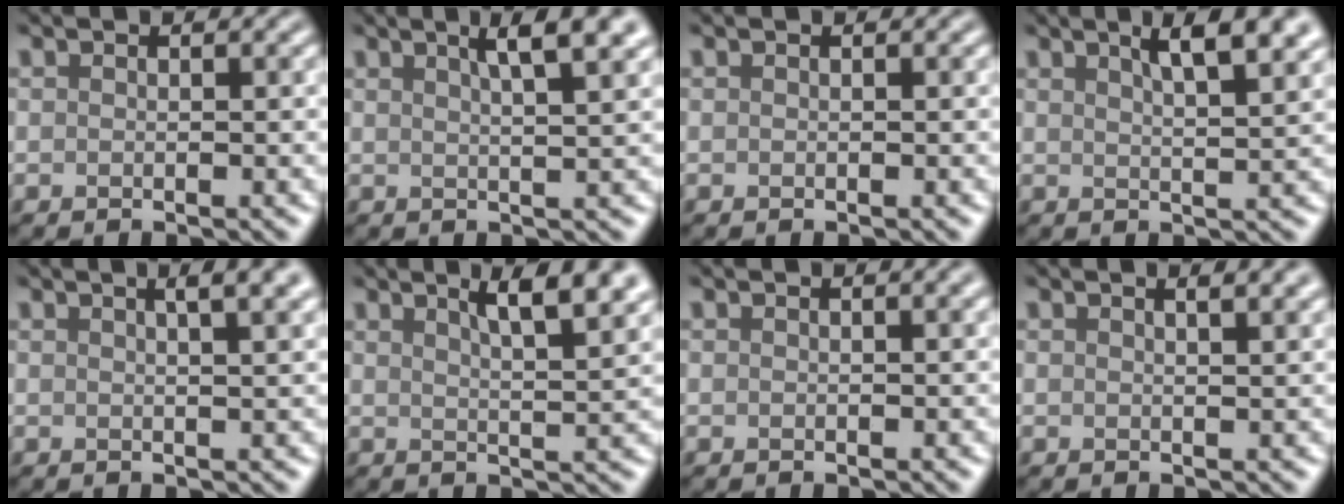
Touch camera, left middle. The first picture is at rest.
{"total": 4.9, "force": [2.8, 1.1, 3.9], "torque": [-0.031, 0.023, 0.025]}
{"total": 0.0}
{"total": 5.9, "force": [3.5, 1.7, 4.5], "torque": [-0.034, 0.027, 0.035]}
{"total": 5.7, "force": [3.1, 2.3, 4.1], "torque": [-0.021, 0.042, 0.018]}
{"total": 6.1, "force": [3.6, 1.6, 4.6], "torque": [-0.037, 0.025, 0.038]}
{"total": 1.7, "force": [0.9, 0.6, 1.3], "torque": [-0.010, 0.001, 0.002]}
{"total": 3.8, "force": [2.3, 1.7, 2.6], "torque": [-0.001, 0.027, 0.002]}